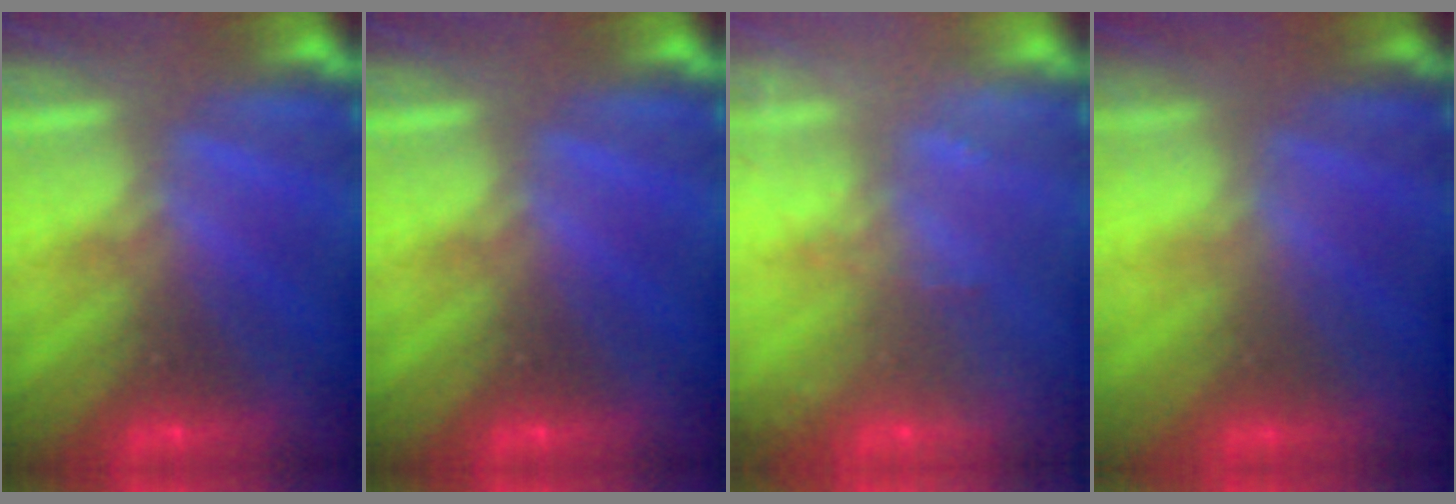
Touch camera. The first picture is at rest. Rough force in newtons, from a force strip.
{"total": 0.0}
{"total": 8.4}
{"total": 2.5}